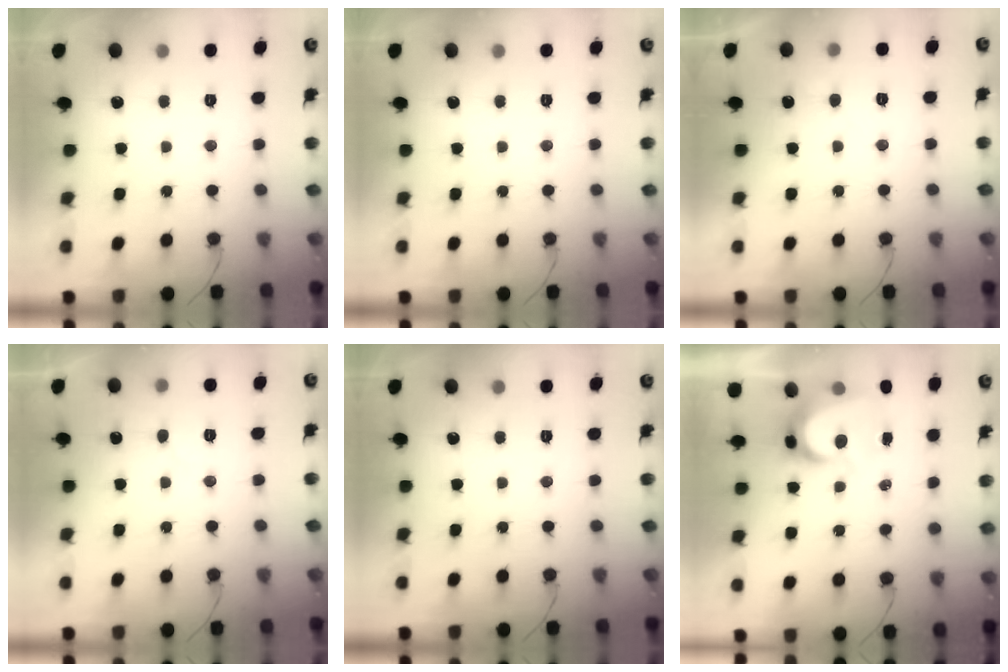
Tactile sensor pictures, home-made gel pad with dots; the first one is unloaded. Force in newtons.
{"total": 0.0}
{"total": 3.3, "press": 3.3, "slide": 0.3}
{"total": 3.4, "press": 3.4, "slide": 0.4}
{"total": 0.0}
{"total": 7.1, "press": 7.1, "slide": 0.7}